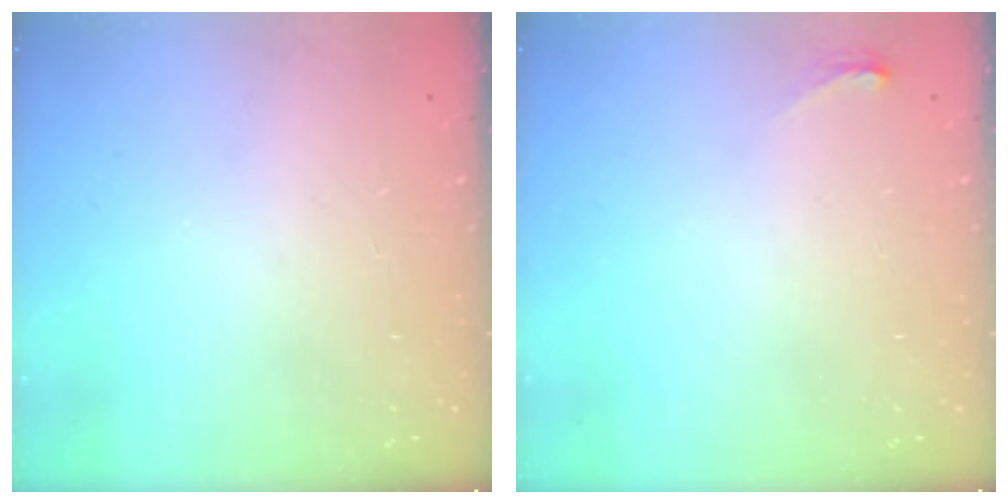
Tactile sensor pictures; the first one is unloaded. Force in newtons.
{"total": 3.7, "press": 3.4, "slide": 1.4}